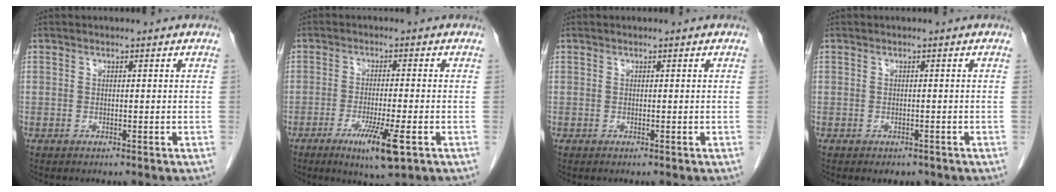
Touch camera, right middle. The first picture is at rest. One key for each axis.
{"total": 7.2, "fx": -3.4, "fy": 0.4, "fz": 6.4, "tx": -0.115, "ty": -0.017, "tz": -0.054}
{"total": 0.0}
{"total": 1.7, "fx": -1.2, "fy": 1.1, "fz": 0.7, "tx": -0.008, "ty": 0.000, "tz": -0.008}